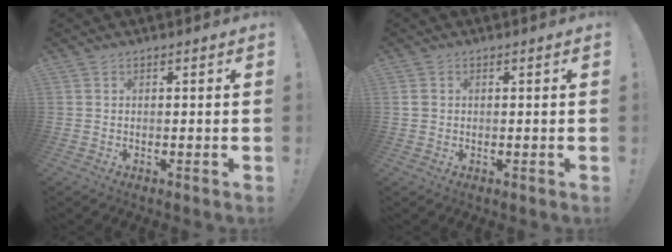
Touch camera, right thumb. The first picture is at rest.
{"total": 1.7, "force": [0.1, 1.6, 0.7], "torque": [-0.009, 0.004, 0.002]}